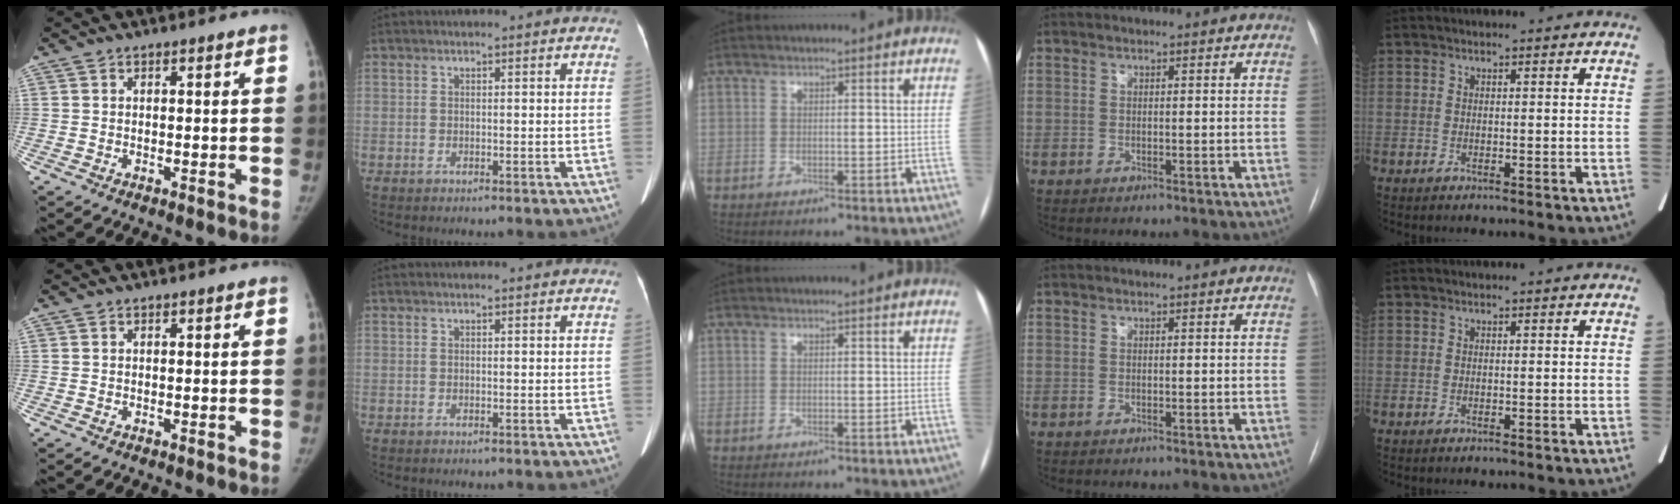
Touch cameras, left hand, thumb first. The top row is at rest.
{}